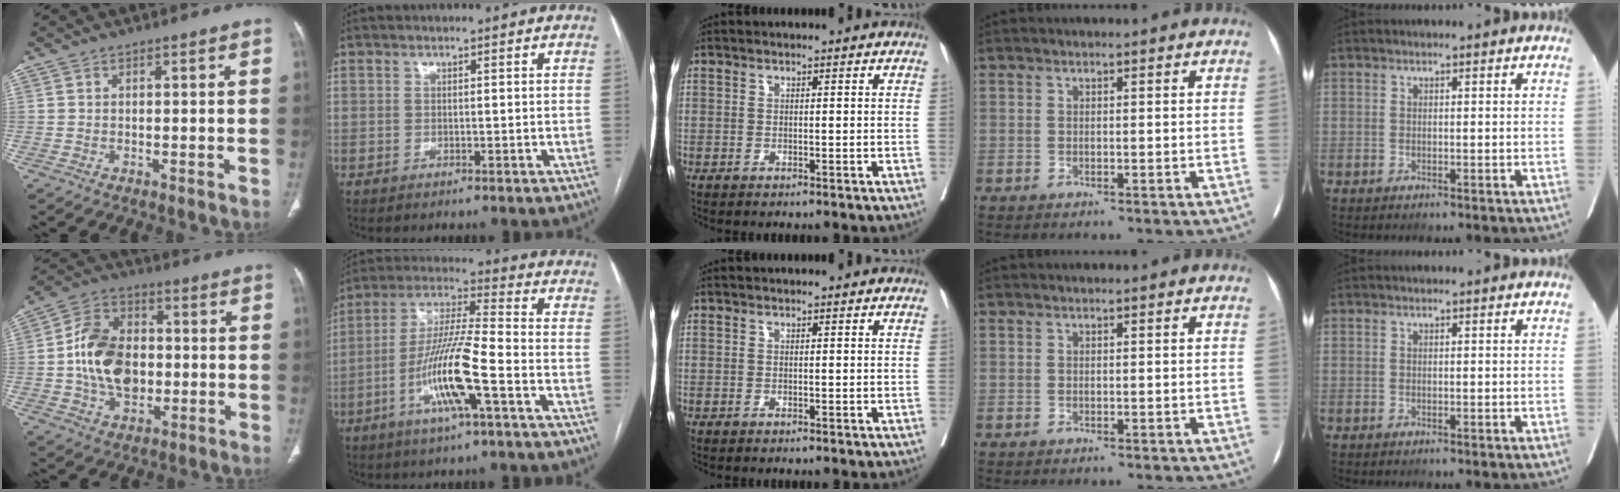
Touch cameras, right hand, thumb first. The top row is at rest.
{"thumb": {"total": 16.0, "force": [-1.4, 11.8, 10.7], "torque": [-0.163, 0.028, -0.023]}, "index": {"total": 13.0, "force": [-4.9, 0.5, 12.1], "torque": [-0.239, -0.001, -0.094]}}